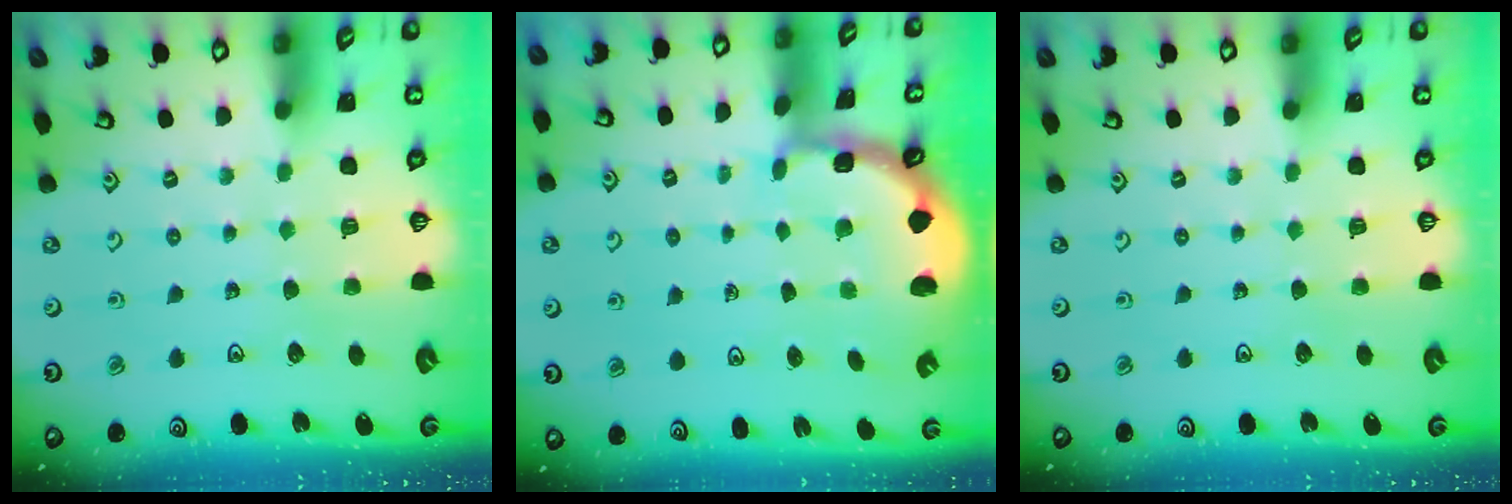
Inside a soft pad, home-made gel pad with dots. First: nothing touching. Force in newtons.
{"total": 1.8, "press": 1.8, "slide": 0.3}
{"total": 0.0}